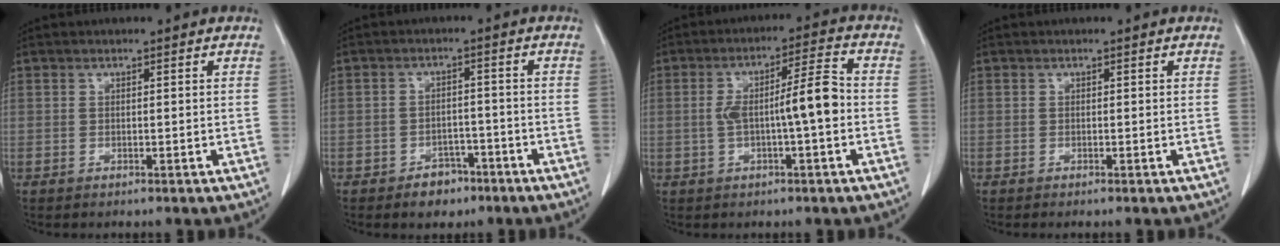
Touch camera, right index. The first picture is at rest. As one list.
[{"total": 4.2, "force": [-2.7, 2.8, 1.5], "torque": [-0.018, 0.009, -0.035]}, {"total": 8.1, "force": [-1.0, 0.8, 8.0], "torque": [-0.139, 0.022, -0.017]}, {"total": 0.0}]